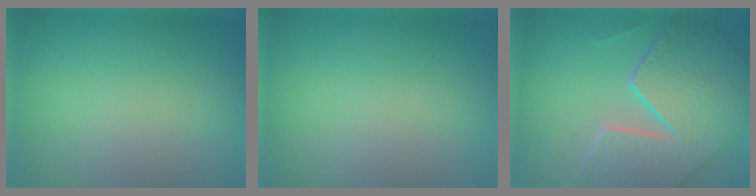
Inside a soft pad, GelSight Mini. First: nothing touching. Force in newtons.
{"total": 0.0}
{"total": 9.6, "press": 7.0, "slide": 6.4}